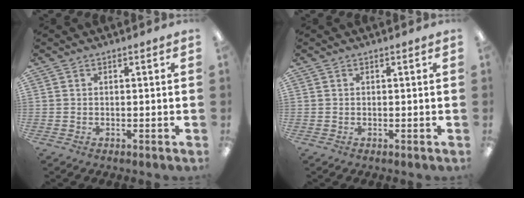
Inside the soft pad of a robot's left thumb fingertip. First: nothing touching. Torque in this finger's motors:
{"motor_torque": [0.00, 0.00, -0.02, -0.02, 0.00]}